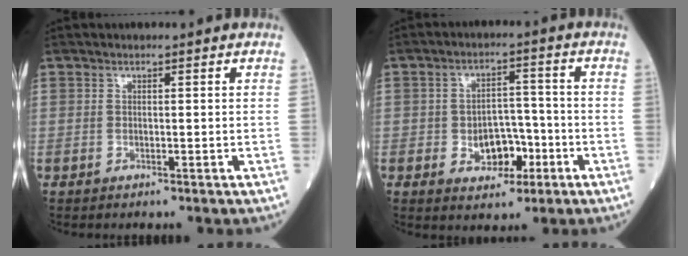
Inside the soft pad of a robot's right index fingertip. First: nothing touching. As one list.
[{"total": 6.7, "force": [-2.1, 4.2, 4.7], "torque": [-0.070, 0.012, -0.029]}]